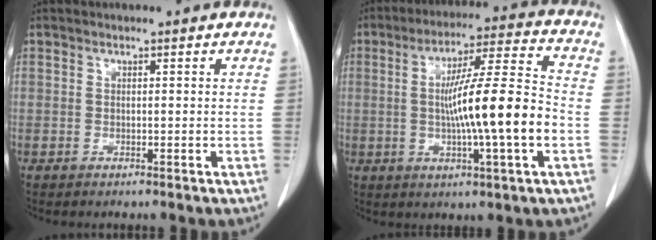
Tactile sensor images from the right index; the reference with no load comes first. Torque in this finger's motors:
{"motor_torque": [1.57, -0.36, 0.64, 0.21]}